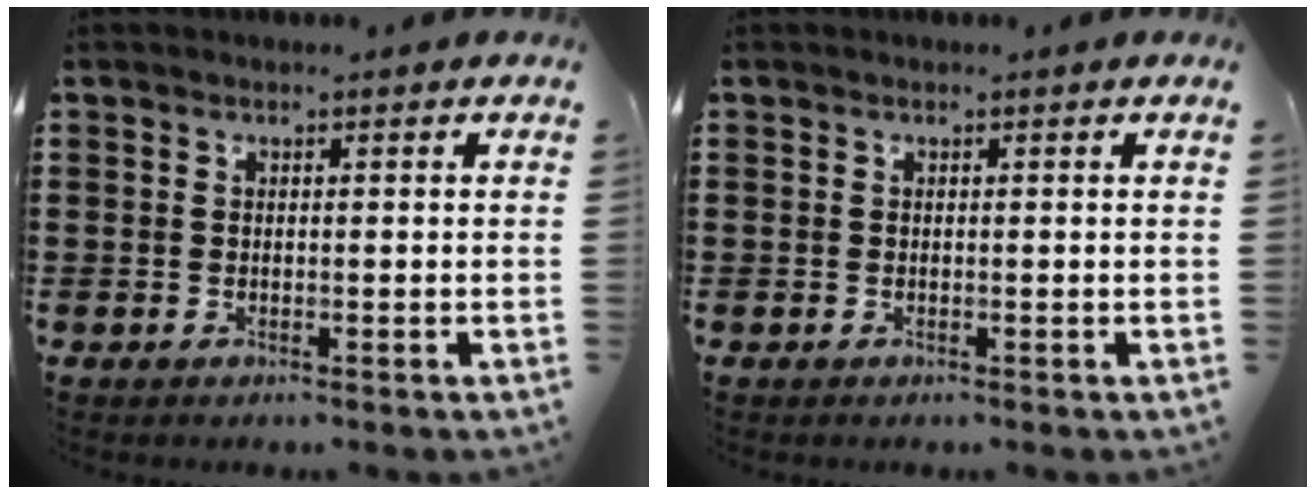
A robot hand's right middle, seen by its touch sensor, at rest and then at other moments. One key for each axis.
{"total": 0.0}